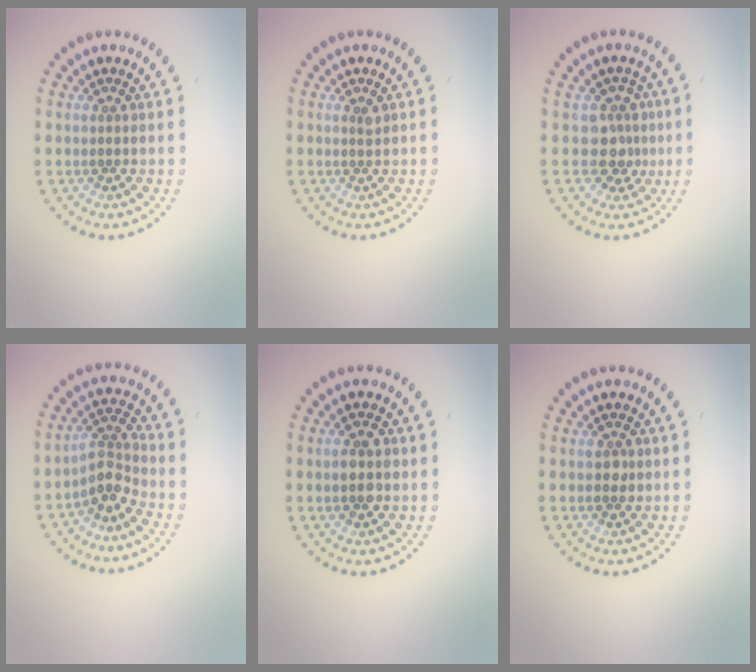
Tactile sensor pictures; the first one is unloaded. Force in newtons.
{"total": 0.6, "press": 0.5, "slide": 0.4}
{"total": 2.7, "press": 2.1, "slide": 1.7}
{"total": 3.0, "press": 2.3, "slide": 1.9}
{"total": 2.9, "press": 2.9, "slide": 0.2}
{"total": 1.6, "press": 1.6, "slide": 0.1}